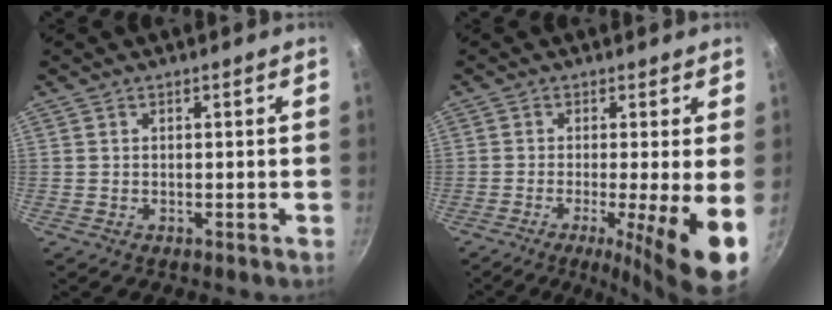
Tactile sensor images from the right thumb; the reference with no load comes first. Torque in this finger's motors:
{"motor_torque": [-0.03, 0.71, 0.16, -0.10, 0.09]}